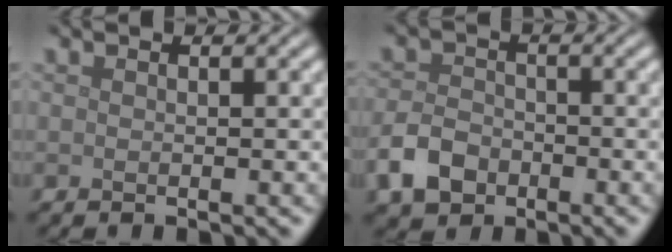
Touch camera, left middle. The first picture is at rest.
{"total": 3.8, "force": [-2.0, 2.6, 1.9], "torque": [-0.037, -0.001, -0.044]}